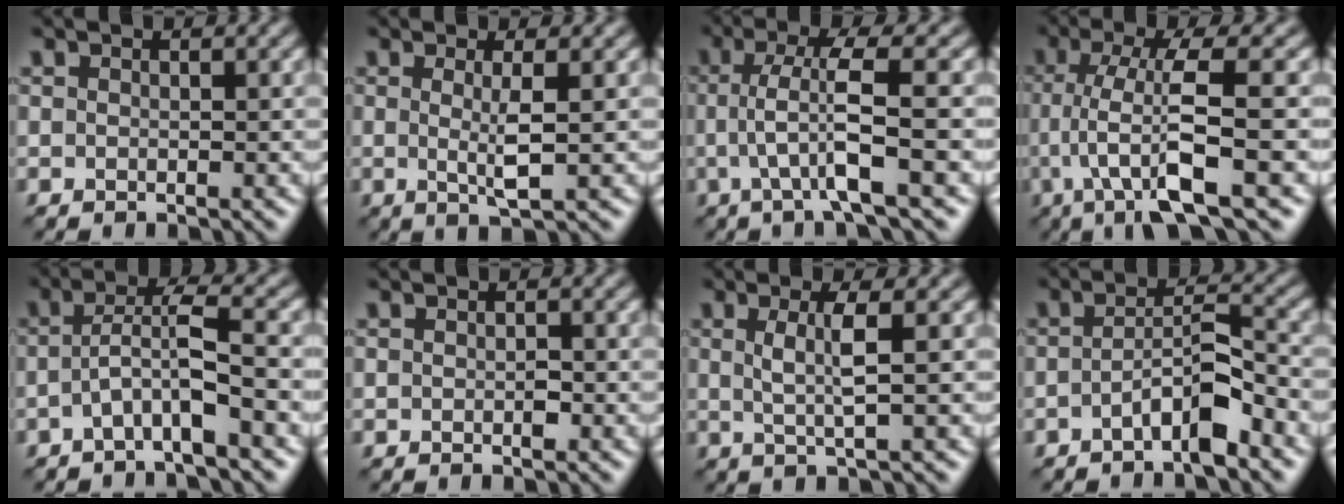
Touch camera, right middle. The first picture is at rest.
{"total": 2.7, "force": [0.1, 0.4, 2.7], "torque": [-0.050, -0.008, 0.001]}
{"total": 5.5, "force": [-0.3, 0.8, 5.4], "torque": [-0.102, 0.006, -0.006]}
{"total": 7.3, "force": [-1.4, 1.4, 7.0], "torque": [-0.125, 0.005, -0.029]}
{"total": 4.4, "force": [-1.3, 0.5, 4.2], "torque": [-0.080, 0.013, -0.034]}
{"total": 0.7, "force": [-0.2, 0.4, 0.6], "torque": [-0.010, 0.002, -0.001]}
{"total": 3.0, "force": [0.4, 0.5, 3.0], "torque": [-0.056, -0.003, 0.008]}
{"total": 4.2, "force": [-2.1, 1.0, 3.5], "torque": [-0.060, 0.013, -0.042]}